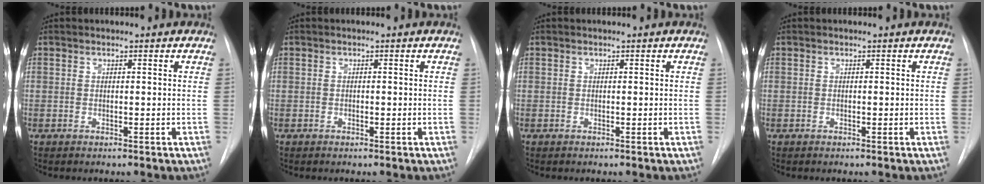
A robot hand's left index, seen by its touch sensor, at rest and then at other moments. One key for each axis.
{"total": 0.7, "fx": -0.6, "fy": 0.1, "fz": 0.2, "tx": -0.002, "ty": -0.003, "tz": -0.010}
{"total": 0.0}
{"total": 0.5, "fx": -0.5, "fy": 0.0, "fz": 0.1, "tx": -0.002, "ty": -0.005, "tz": -0.008}